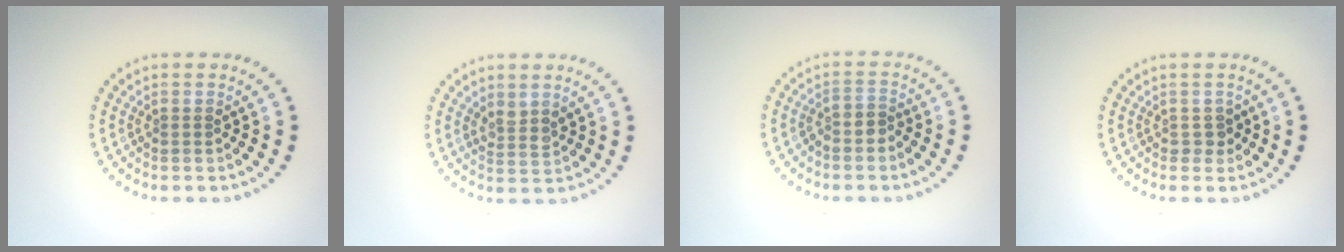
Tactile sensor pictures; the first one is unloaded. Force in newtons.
{"total": 1.5, "press": 1.2, "slide": 1.0}
{"total": 1.4, "press": 1.1, "slide": 0.8}
{"total": 1.2, "press": 1.0, "slide": 0.6}